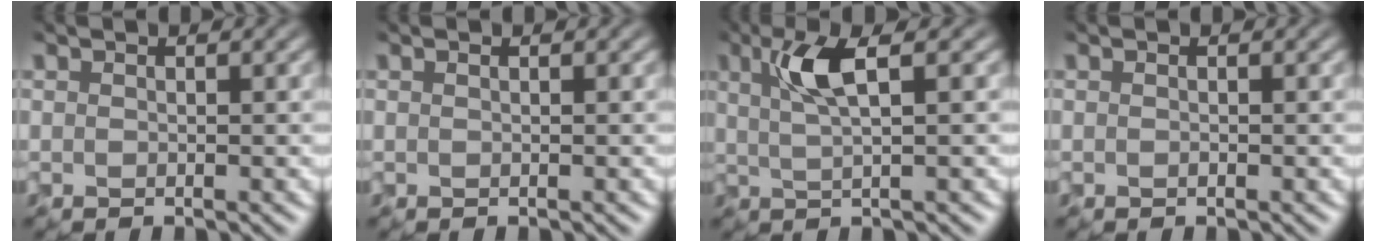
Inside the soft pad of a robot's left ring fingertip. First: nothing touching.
{"total": 0.6, "force": [0.2, 0.4, 0.5], "torque": [-0.001, 0.002, -0.008]}
{"total": 3.1, "force": [0.4, 0.4, 3.0], "torque": [-0.071, 0.001, 0.020]}
{"total": 0.0}